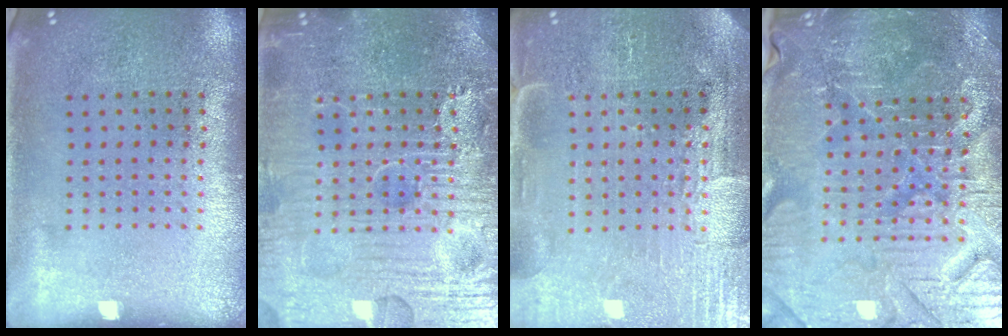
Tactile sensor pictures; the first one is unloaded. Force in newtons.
{"total": 7.9, "press": 7.8, "slide": 0.9}
{"total": 4.0, "press": 3.7, "slide": 1.5}
{"total": 4.3, "press": 4.2, "slide": 0.8}